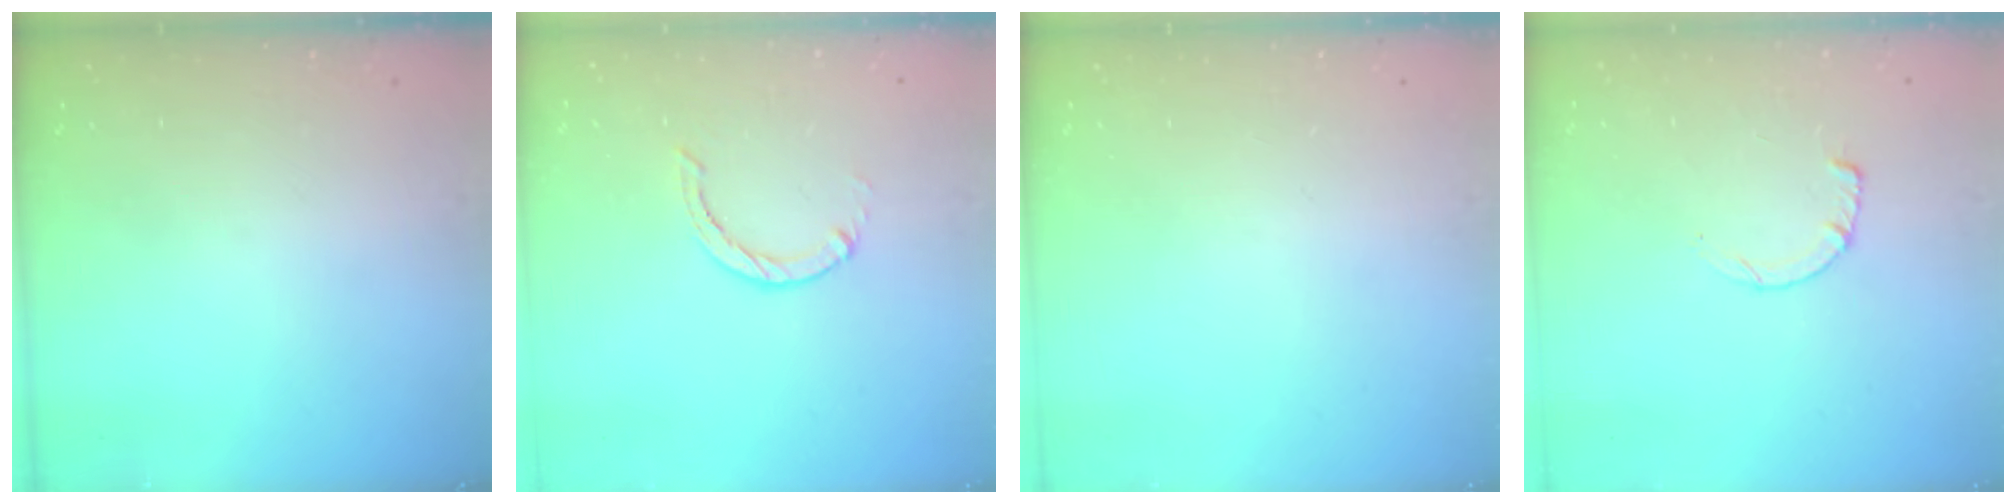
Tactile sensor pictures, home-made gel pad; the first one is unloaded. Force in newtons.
{"total": 0.6, "press": 0.6, "slide": 0.2}
{"total": 0.0}
{"total": 3.4, "press": 3.4, "slide": 0.4}